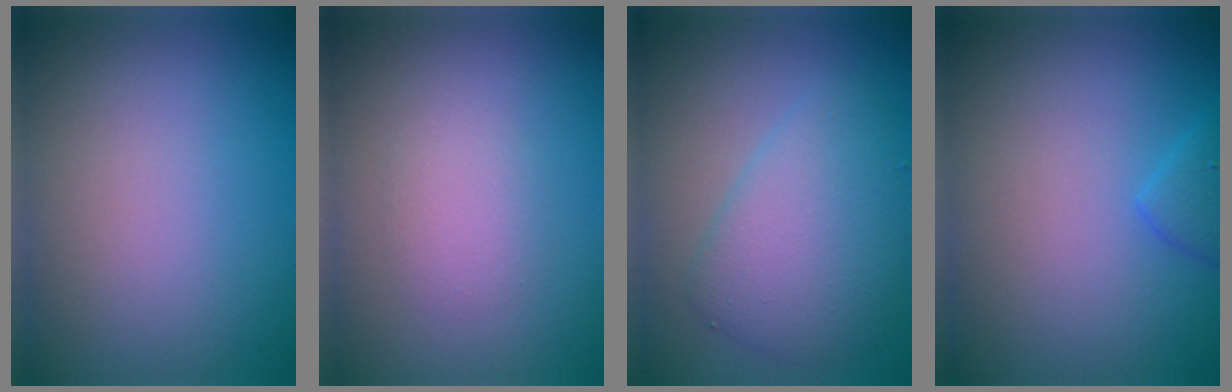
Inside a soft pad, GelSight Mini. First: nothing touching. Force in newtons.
{"total": 1.7, "press": 1.7, "slide": 0.1}
{"total": 5.1, "press": 5.1, "slide": 0.2}
{"total": 1.6, "press": 1.6, "slide": 0.2}